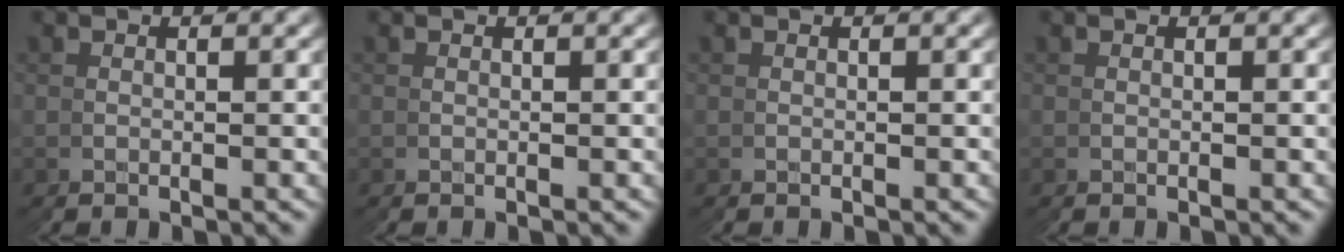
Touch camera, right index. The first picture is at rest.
{"total": 0.0}
{"total": 0.0}
{"total": 0.0}